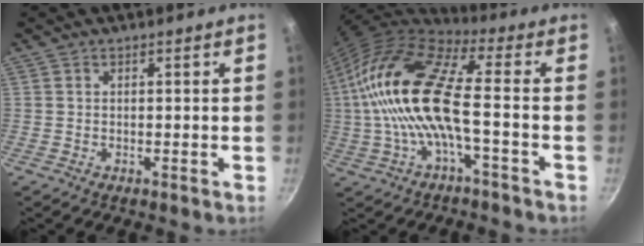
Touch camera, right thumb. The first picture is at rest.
{"total": 18.5, "force": [-1.1, 6.5, 17.3], "torque": [-0.344, 0.032, -0.034]}